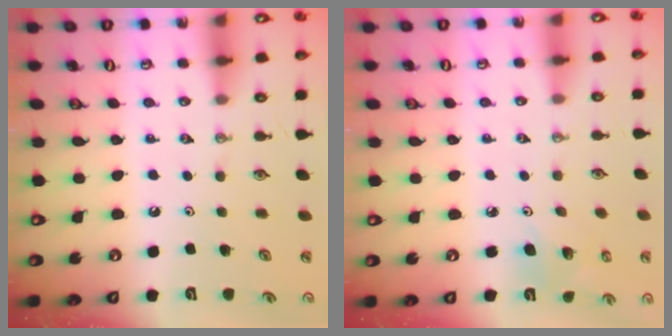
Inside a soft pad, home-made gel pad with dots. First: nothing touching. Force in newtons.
{"total": 4.3, "press": 4.0, "slide": 1.6}